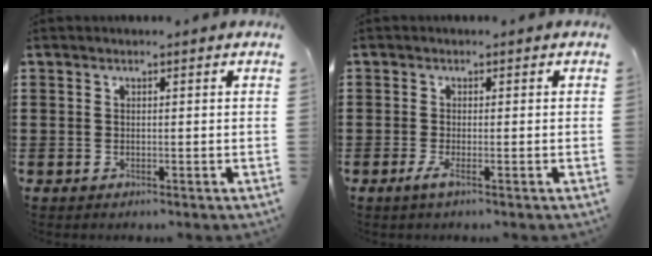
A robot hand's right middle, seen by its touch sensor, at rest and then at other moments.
{"total": 1.6, "force": [-0.5, 0.1, 1.5], "torque": [-0.035, -0.007, -0.011]}